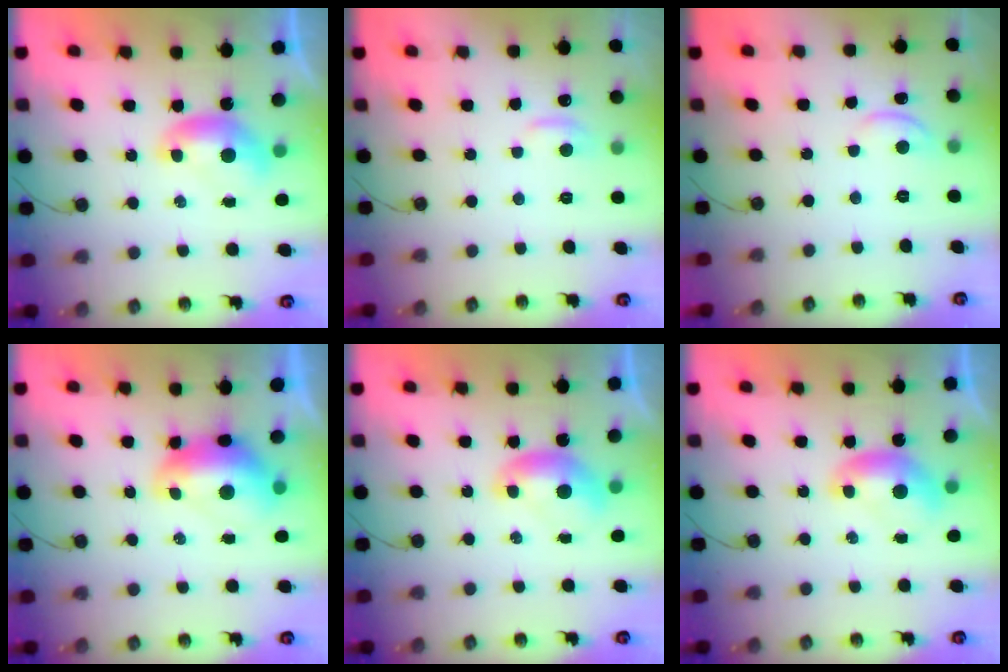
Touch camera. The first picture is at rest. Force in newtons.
{"total": 0.9, "press": 0.8, "slide": 0.5}
{"total": 0.9, "press": 0.6, "slide": 0.6}
{"total": 2.6, "press": 2.5, "slide": 0.7}
{"total": 0.0}
{"total": 0.0}